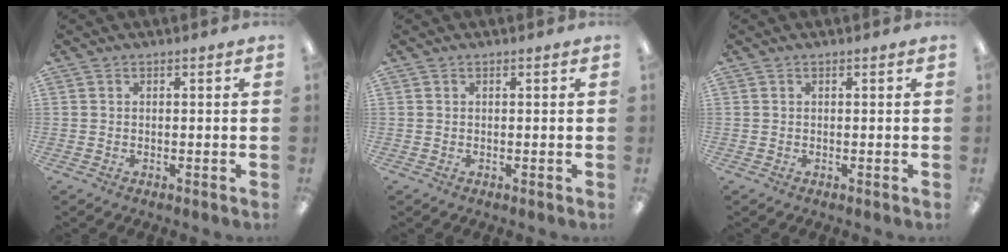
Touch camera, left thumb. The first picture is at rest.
{"total": 0.0}
{"total": 0.0}